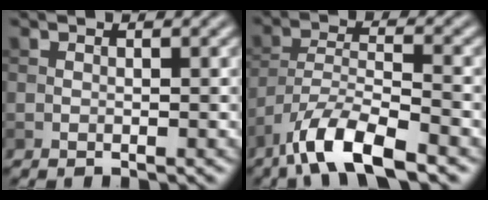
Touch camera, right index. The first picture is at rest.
{"total": 7.7, "force": [-5.5, 2.0, 5.0], "torque": [-0.088, -0.001, -0.107]}